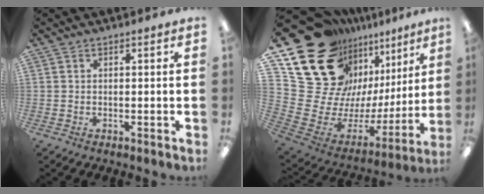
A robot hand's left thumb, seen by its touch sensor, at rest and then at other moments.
{"total": 25.7, "force": [14.3, 17.9, 11.7], "torque": [-0.206, -0.136, 0.312]}